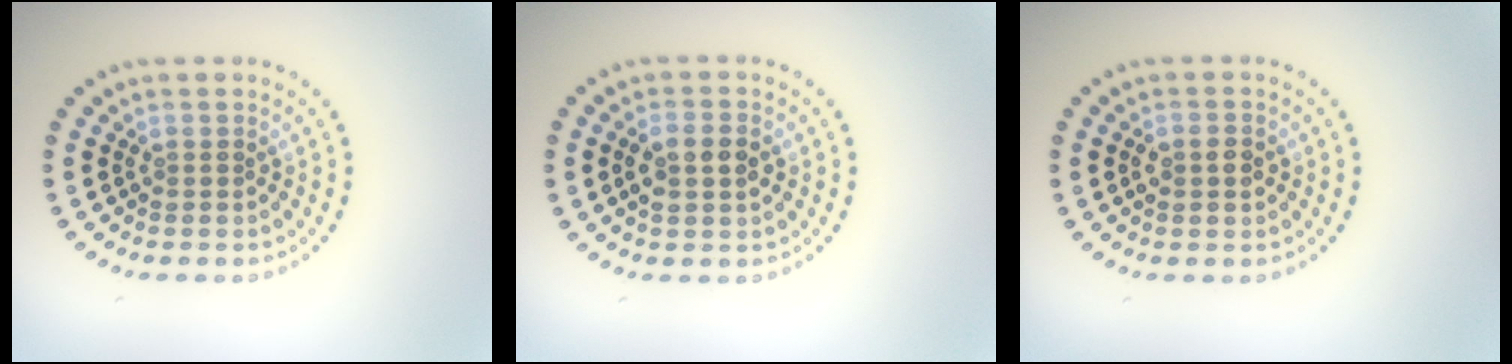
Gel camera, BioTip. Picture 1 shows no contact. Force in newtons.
{"total": 2.6, "press": 2.6, "slide": 0.1}
{"total": 1.4, "press": 1.4, "slide": 0.2}